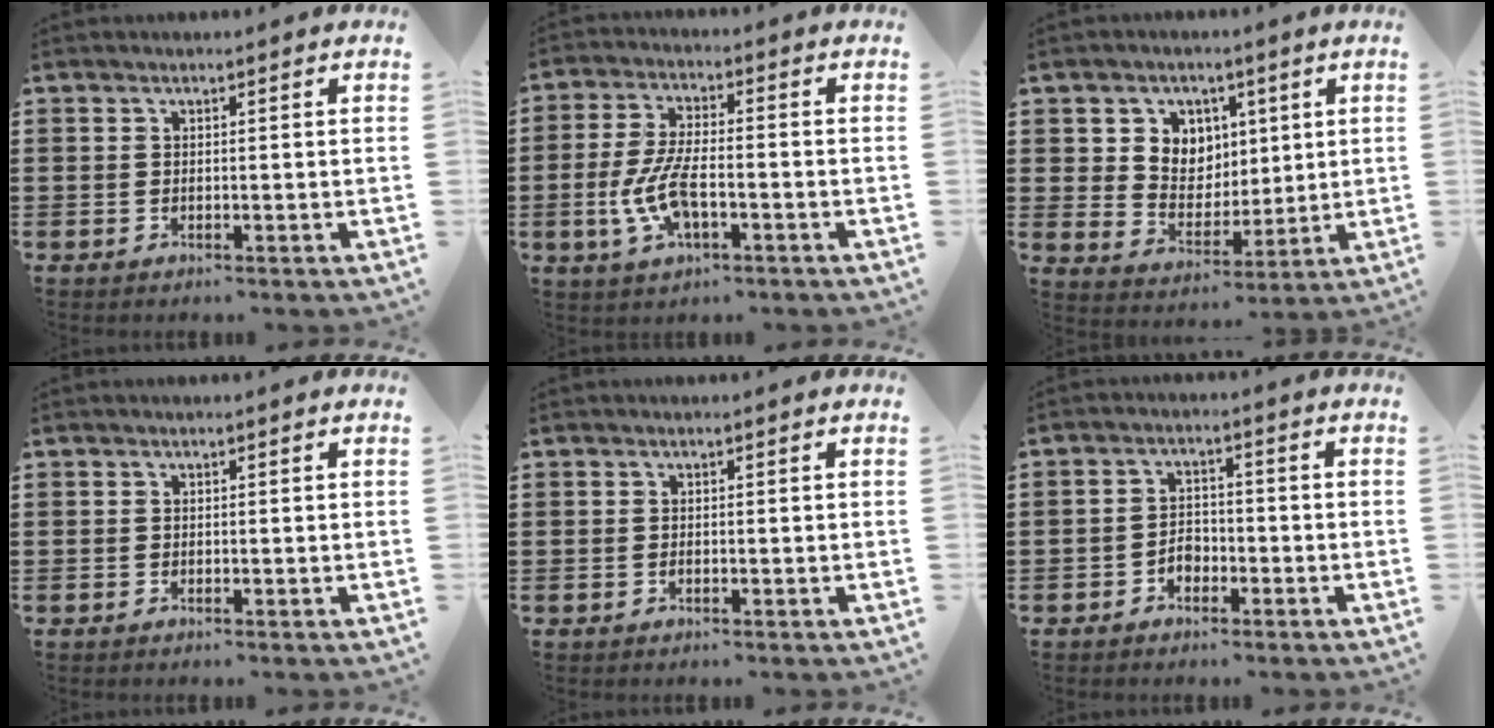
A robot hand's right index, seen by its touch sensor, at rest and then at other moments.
{"total": 7.9, "force": [-2.3, 3.1, 6.9], "torque": [-0.157, -0.008, -0.047]}
{"total": 5.9, "force": [2.4, 5.3, 0.6], "torque": [-0.040, -0.001, 0.040]}
{"total": 0.0}
{"total": 0.0}
{"total": 2.6, "force": [-1.6, 1.8, 1.1], "torque": [-0.025, 0.003, -0.034]}